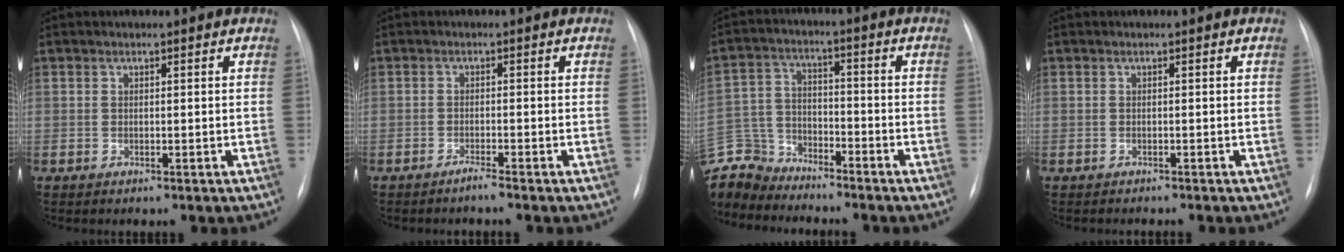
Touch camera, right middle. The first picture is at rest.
{"total": 1.5, "force": [-1.2, -0.4, 0.7], "torque": [-0.013, -0.003, -0.023]}
{"total": 10.5, "force": [-10.1, 3.0, 0.3], "torque": [-0.016, 0.014, -0.198]}
{"total": 3.0, "force": [-2.7, 0.4, 1.3], "torque": [-0.015, -0.004, -0.030]}